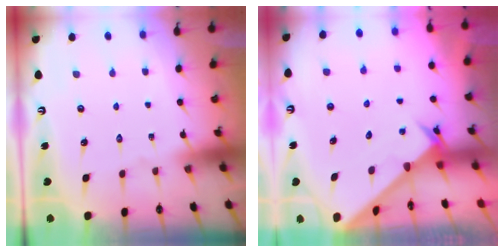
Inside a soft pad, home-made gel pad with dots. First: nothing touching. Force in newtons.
{"total": 2.4, "press": 2.4, "slide": 0.2}